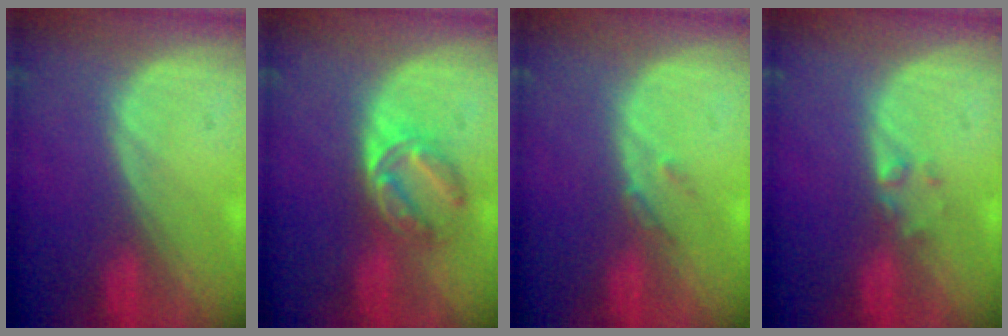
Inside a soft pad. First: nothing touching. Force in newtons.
{"total": 5.7, "press": 5.4, "slide": 1.6}
{"total": 1.5, "press": 1.3, "slide": 0.7}
{"total": 1.4, "press": 1.3, "slide": 0.2}